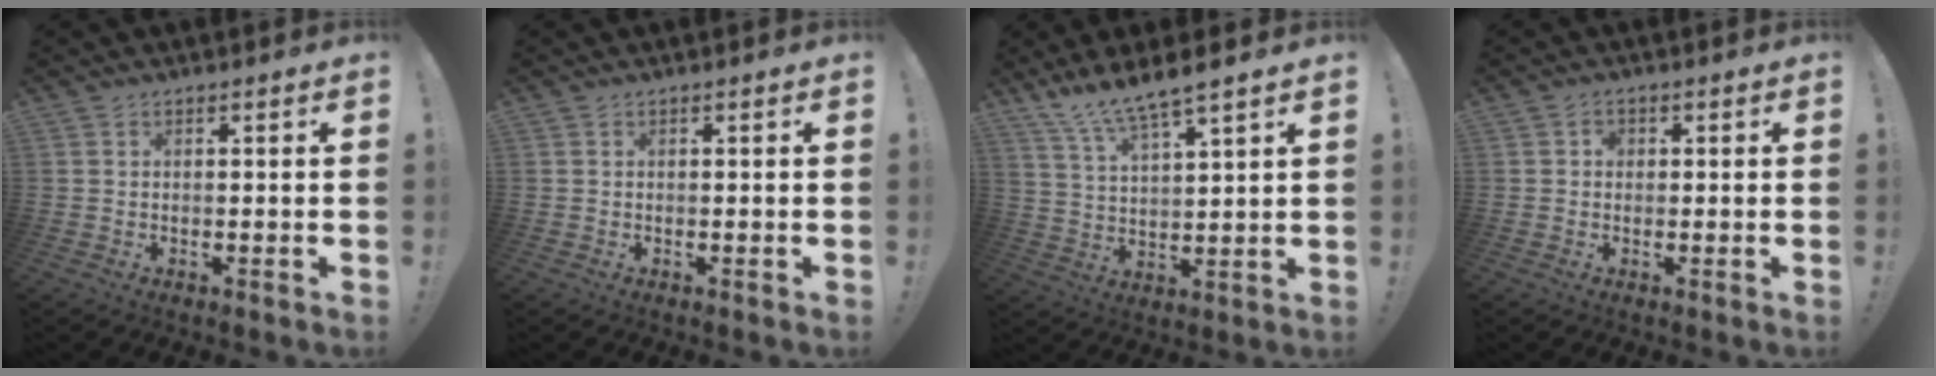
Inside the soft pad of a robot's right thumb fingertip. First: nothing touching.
{"total": 0.0}
{"total": 8.4, "force": [7.6, 0.2, 3.5], "torque": [-0.079, -0.048, 0.137]}
{"total": 1.3, "force": [-0.2, 1.2, 0.6], "torque": [-0.008, 0.004, -0.005]}